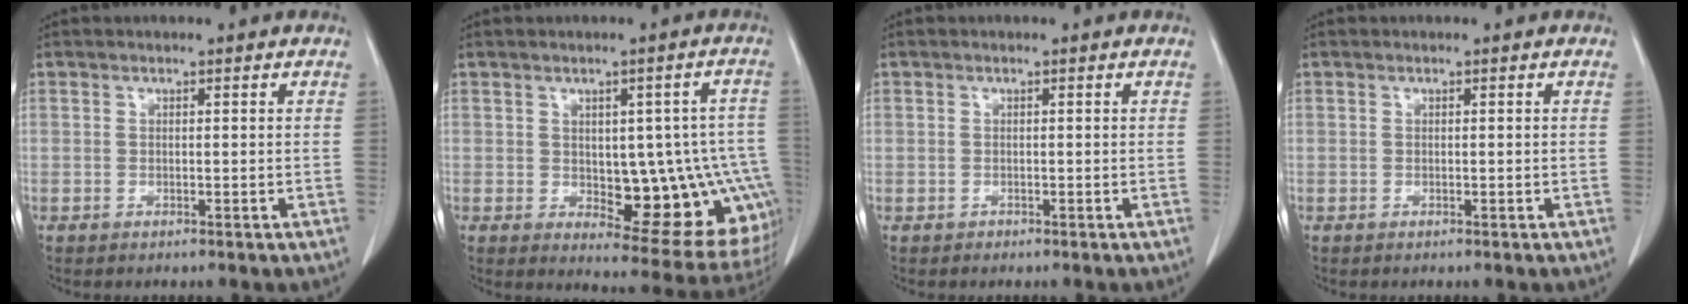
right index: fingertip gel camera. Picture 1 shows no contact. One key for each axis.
{"total": 15.5, "fx": -1.9, "fy": 6.3, "fz": 14.0, "tx": -0.117, "ty": 0.019, "tz": 0.000}
{"total": 0.7, "fx": -0.3, "fy": 0.6, "fz": -0.1, "tx": 0.001, "ty": 0.005, "tz": -0.009}
{"total": 0.0}